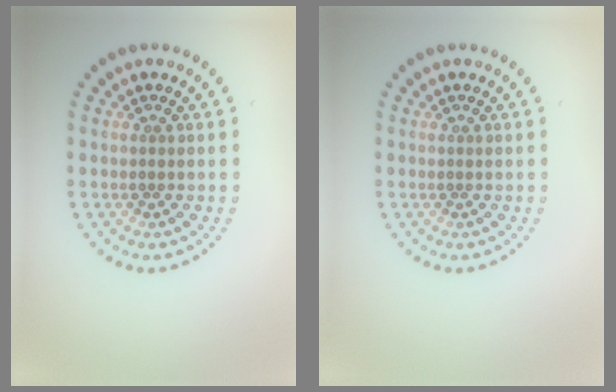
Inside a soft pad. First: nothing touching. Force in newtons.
{"total": 0.0}